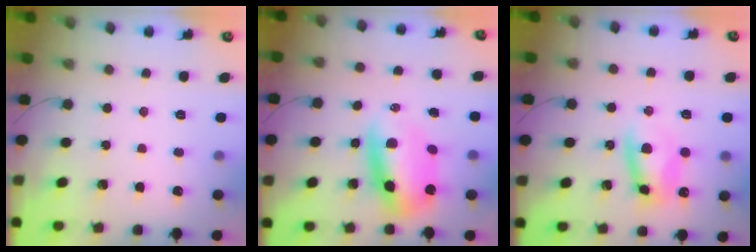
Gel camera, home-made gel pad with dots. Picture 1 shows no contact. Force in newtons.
{"total": 9.8, "press": 9.5, "slide": 2.6}
{"total": 10.1, "press": 9.9, "slide": 1.8}